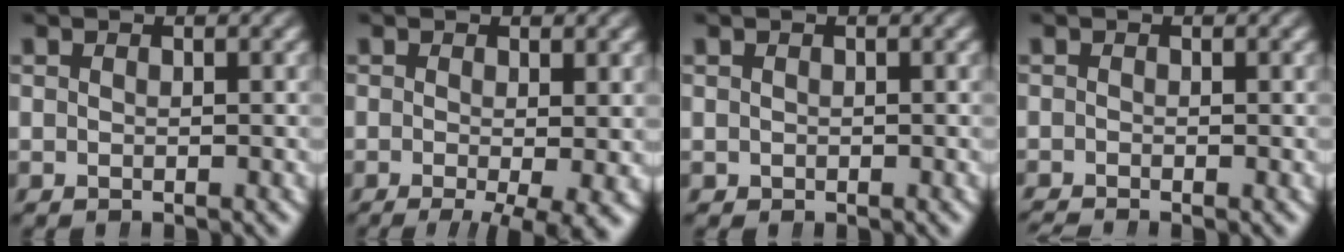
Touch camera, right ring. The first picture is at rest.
{"total": 6.1, "force": [-4.1, 1.6, 4.1], "torque": [-0.061, -0.031, -0.046]}
{"total": 0.6, "force": [0.0, 0.6, -0.1], "torque": [-0.006, -0.009, 0.007]}
{"total": 1.4, "force": [-1.3, 0.6, 0.1], "torque": [-0.006, -0.013, -0.018]}